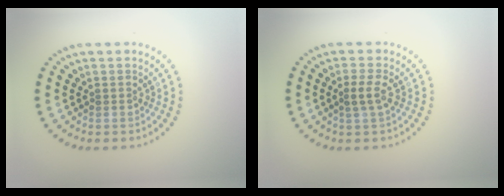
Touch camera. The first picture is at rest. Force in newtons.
{"total": 1.9, "press": 1.7, "slide": 0.7}